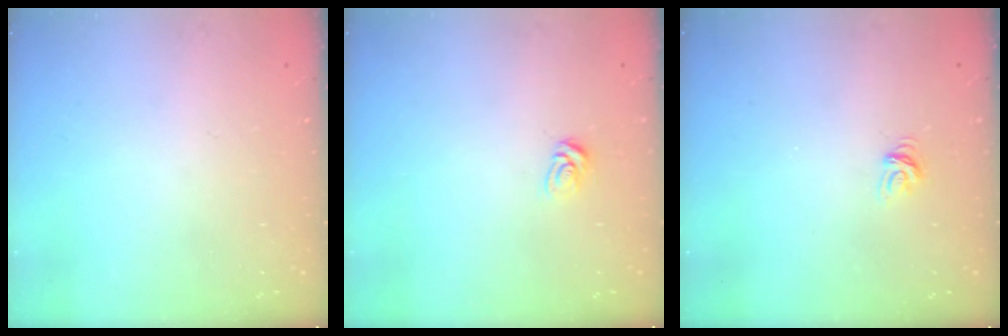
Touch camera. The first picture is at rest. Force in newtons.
{"total": 4.8, "press": 4.8, "slide": 0.4}
{"total": 4.7, "press": 4.7, "slide": 0.3}